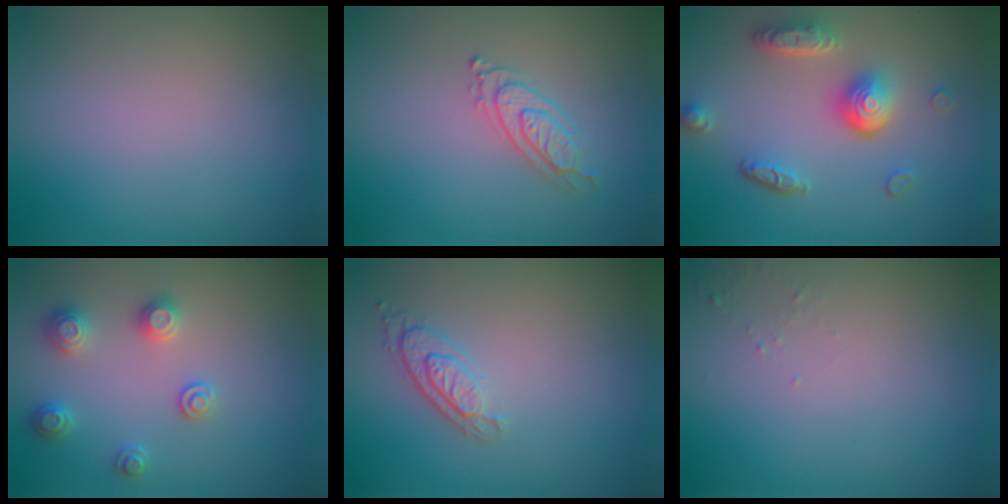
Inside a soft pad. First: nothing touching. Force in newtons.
{"total": 2.1, "press": 2.1, "slide": 0.4}
{"total": 5.2, "press": 3.8, "slide": 3.6}
{"total": 2.6, "press": 2.6, "slide": 0.1}
{"total": 2.1, "press": 1.8, "slide": 1.1}
{"total": 0.7, "press": 0.6, "slide": 0.2}